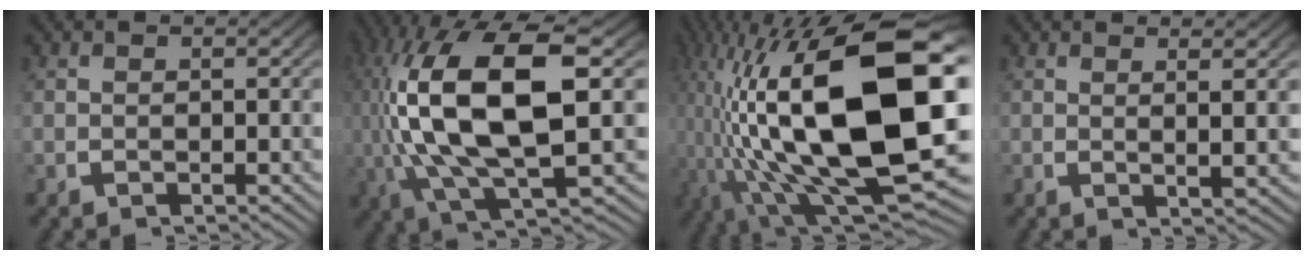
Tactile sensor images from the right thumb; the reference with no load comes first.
{"total": 16.3, "force": [0.4, 7.7, 14.3], "torque": [-0.304, -0.031, 0.022]}
{"total": 26.0, "force": [-1.1, 12.5, 22.8], "torque": [-0.428, -0.076, 0.027]}
{"total": 2.0, "force": [1.1, -0.2, 1.6], "torque": [-0.030, -0.005, 0.022]}